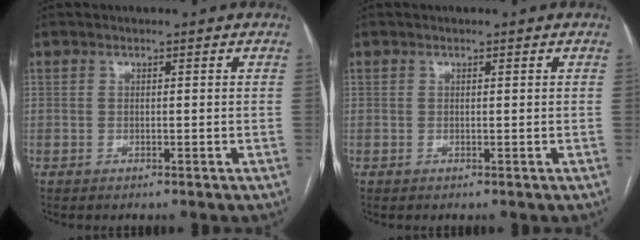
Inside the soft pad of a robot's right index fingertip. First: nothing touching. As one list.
[{"total": 0.0}]